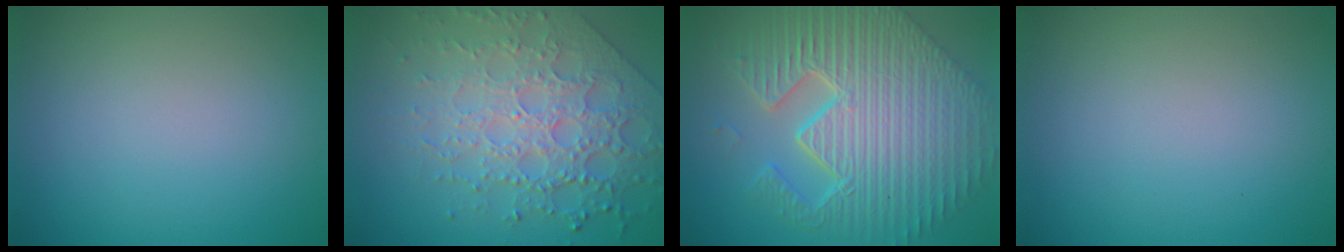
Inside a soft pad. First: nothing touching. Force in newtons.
{"total": 7.6, "press": 5.5, "slide": 5.2}
{"total": 11.9, "press": 7.9, "slide": 9.0}
{"total": 0.0}